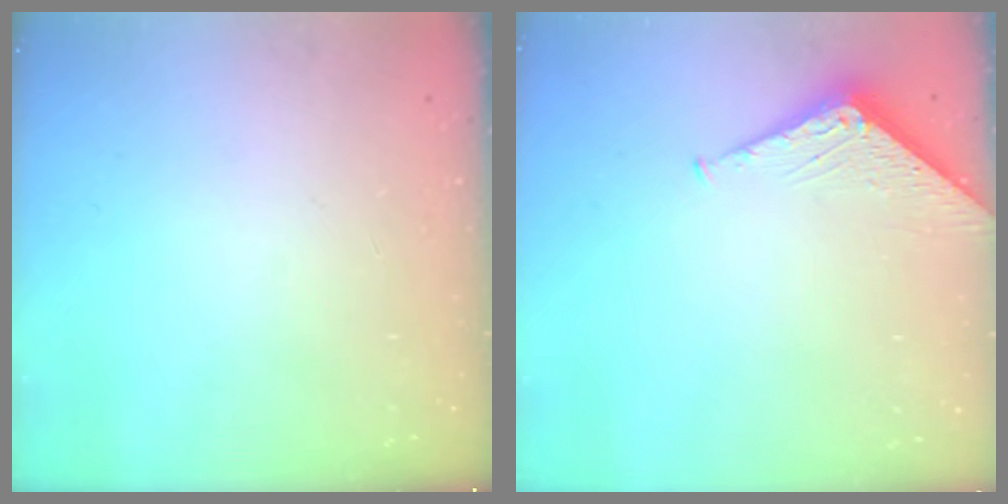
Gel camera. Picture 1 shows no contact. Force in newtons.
{"total": 4.1, "press": 4.1, "slide": 0.4}